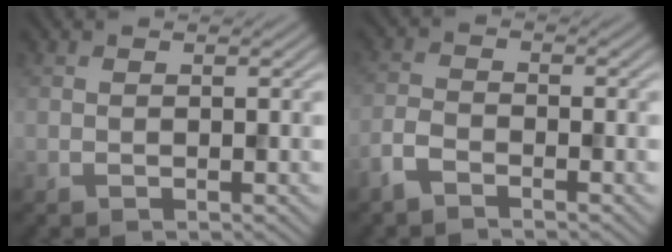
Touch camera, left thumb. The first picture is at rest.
{"total": 2.9, "force": [-2.3, 0.9, 1.5], "torque": [-0.038, -0.003, -0.060]}